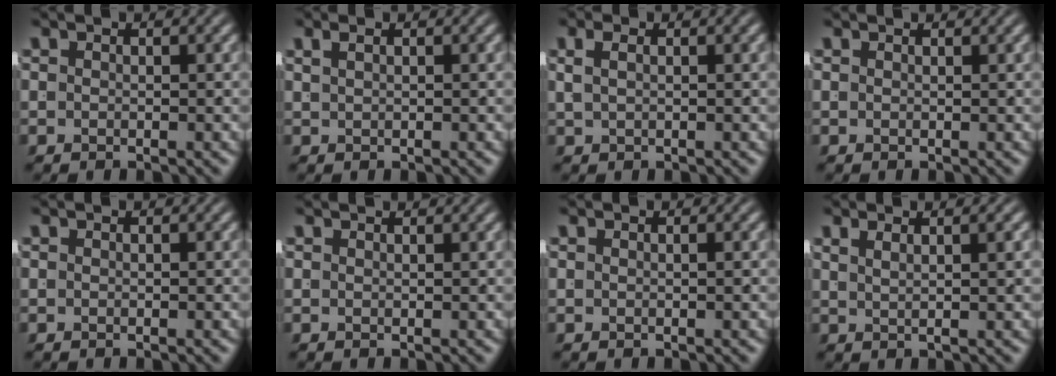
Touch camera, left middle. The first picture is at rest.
{"total": 1.1, "force": [0.4, -1.0, 0.2], "torque": [0.008, 0.002, 0.015]}
{"total": 1.3, "force": [0.6, -0.3, 1.1], "torque": [-0.012, 0.004, 0.015]}
{"total": 0.8, "force": [0.6, -0.5, -0.1], "torque": [0.011, 0.000, 0.011]}
{"total": 0.0}
{"total": 1.2, "force": [0.9, -0.8, 0.0], "torque": [0.012, 0.000, 0.016]}
{"total": 0.8, "force": [0.1, -0.7, 0.2], "torque": [-0.001, 0.001, 0.002]}
{"total": 2.0, "force": [1.1, -1.3, 1.0], "torque": [-0.008, -0.003, 0.032]}